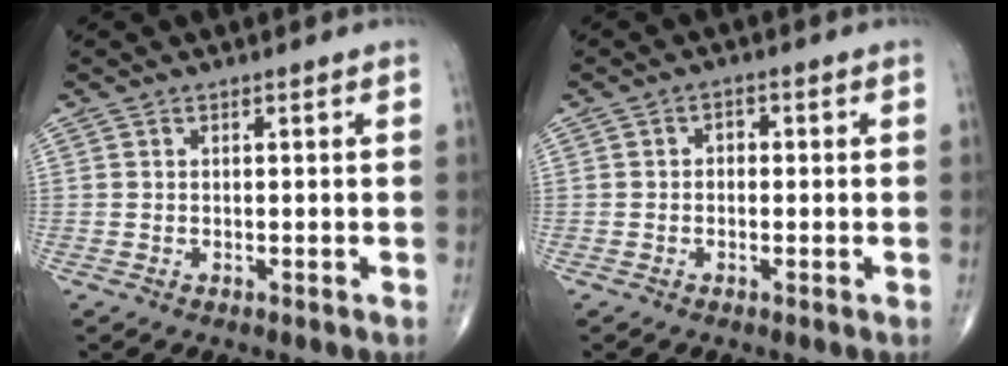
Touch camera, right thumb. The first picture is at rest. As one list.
[{"total": 1.7, "force": [-0.1, 1.3, 1.1], "torque": [-0.005, 0.008, -0.008]}]